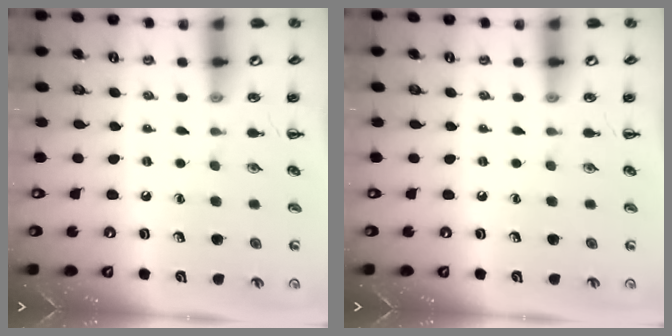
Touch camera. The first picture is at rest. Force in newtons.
{"total": 0.0}